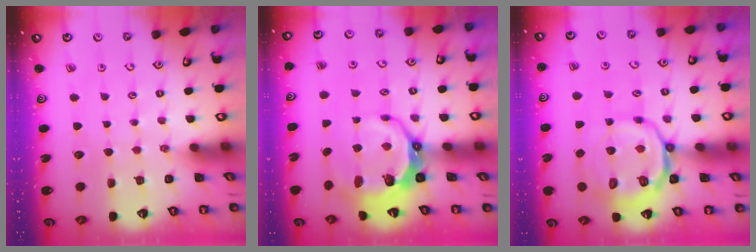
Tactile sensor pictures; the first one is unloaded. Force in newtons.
{"total": 8.4, "press": 7.3, "slide": 4.2}
{"total": 11.9, "press": 11.6, "slide": 2.8}